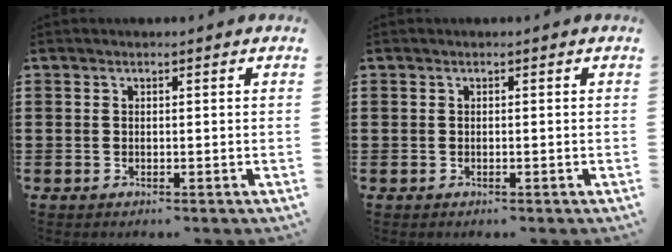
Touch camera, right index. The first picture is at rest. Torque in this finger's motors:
{"motor_torque": [0.03, 0.08, 0.04, -0.01]}